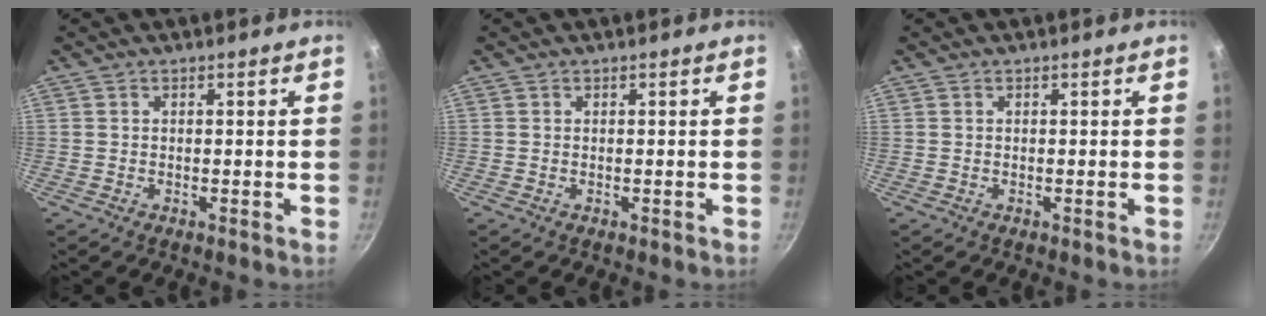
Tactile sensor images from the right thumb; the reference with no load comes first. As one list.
[{"total": 0.0}, {"total": 0.0}]